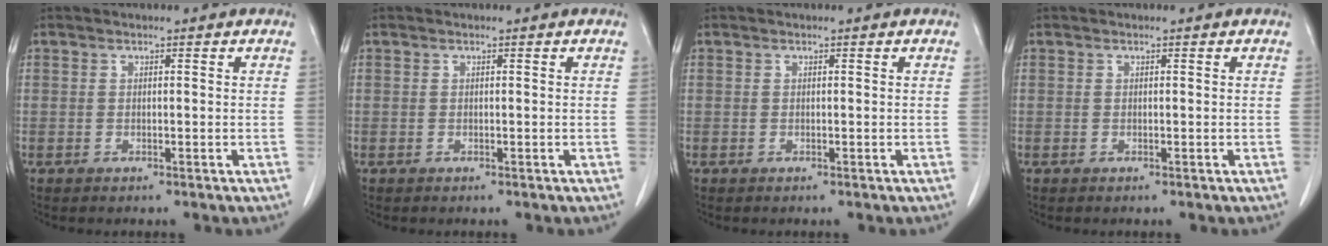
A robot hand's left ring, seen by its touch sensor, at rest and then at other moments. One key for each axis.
{"total": 0.0}
{"total": 0.0}
{"total": 0.0}